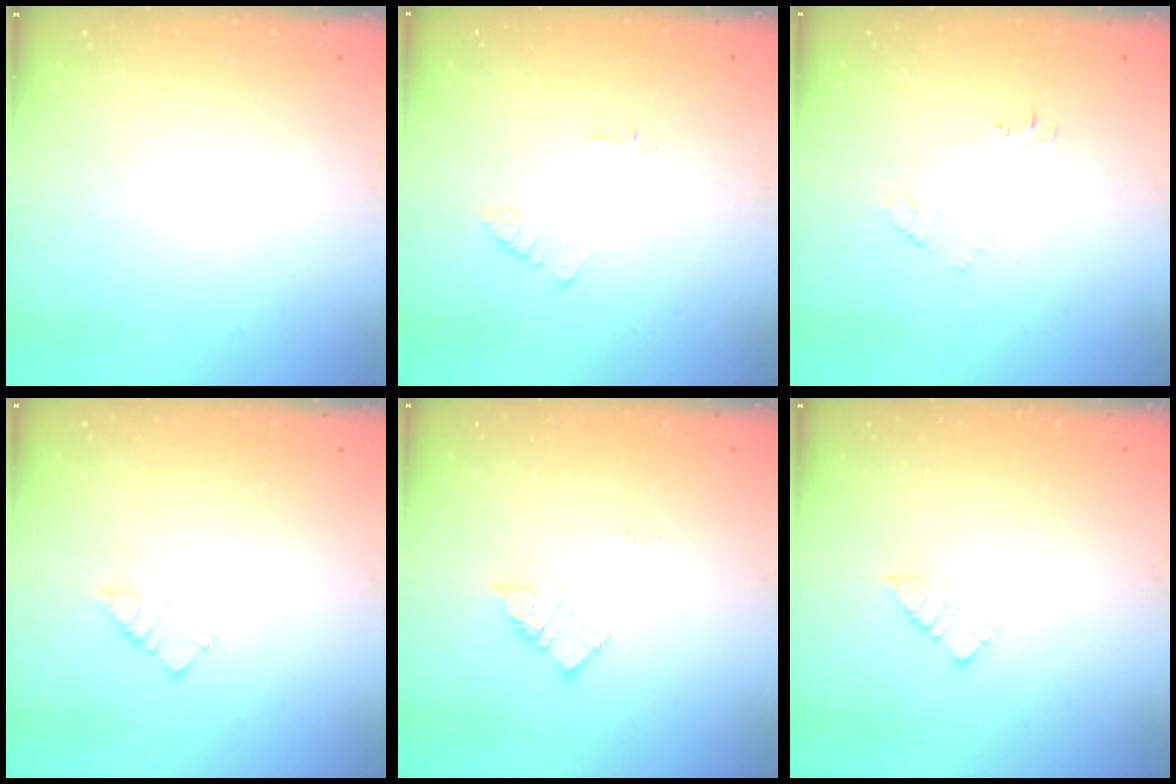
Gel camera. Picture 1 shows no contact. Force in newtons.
{"total": 1.9, "press": 1.9, "slide": 0.3}
{"total": 7.9, "press": 7.9, "slide": 0.6}
{"total": 3.4, "press": 3.3, "slide": 0.6}
{"total": 6.9, "press": 6.9, "slide": 0.3}
{"total": 5.6, "press": 5.6, "slide": 0.2}